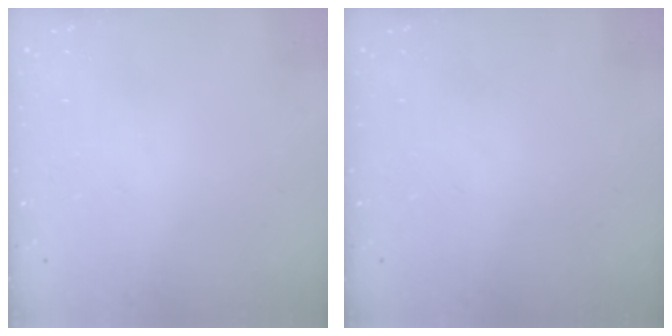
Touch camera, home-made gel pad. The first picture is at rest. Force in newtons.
{"total": 0.0}